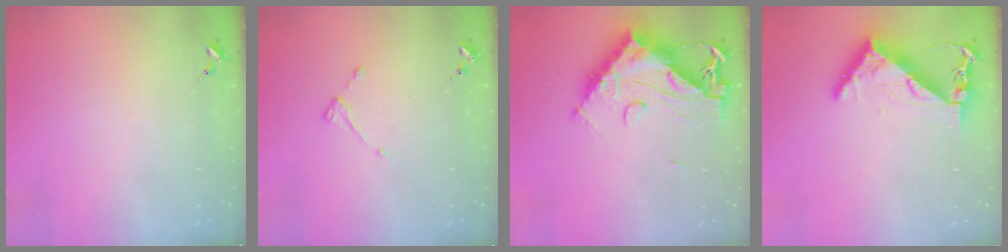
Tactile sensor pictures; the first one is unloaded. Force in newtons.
{"total": 3.9, "press": 3.9, "slide": 0.3}
{"total": 17.4, "press": 17.3, "slide": 1.6}
{"total": 6.8, "press": 6.8, "slide": 0.9}